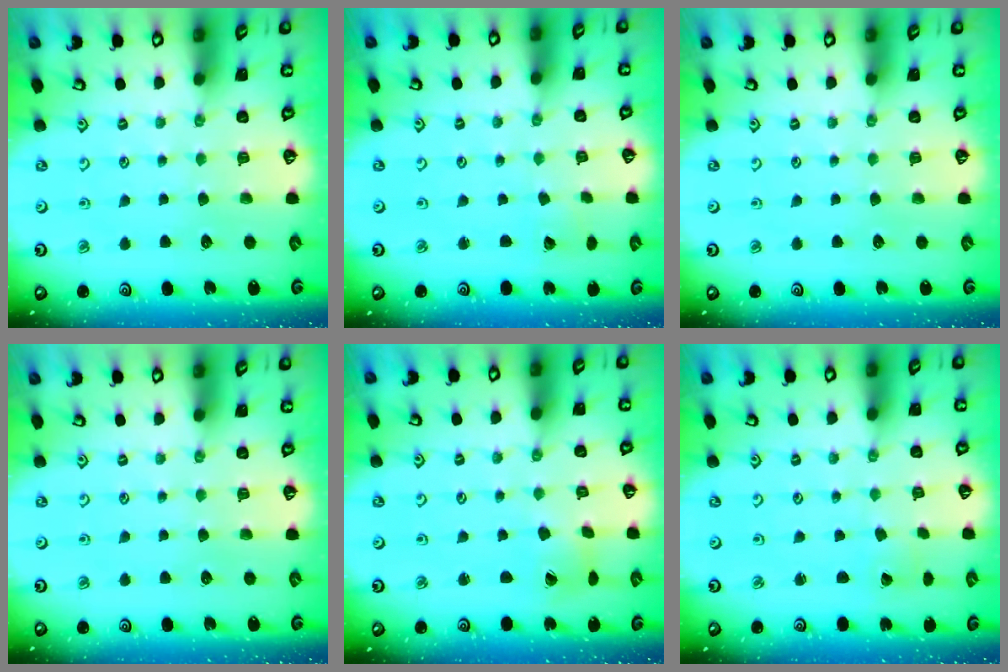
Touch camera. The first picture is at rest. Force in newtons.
{"total": 2.2, "press": 2.2, "slide": 0.2}
{"total": 0.0}
{"total": 0.0}
{"total": 2.0, "press": 2.0, "slide": 0.4}
{"total": 0.5, "press": 0.5, "slide": 0.1}